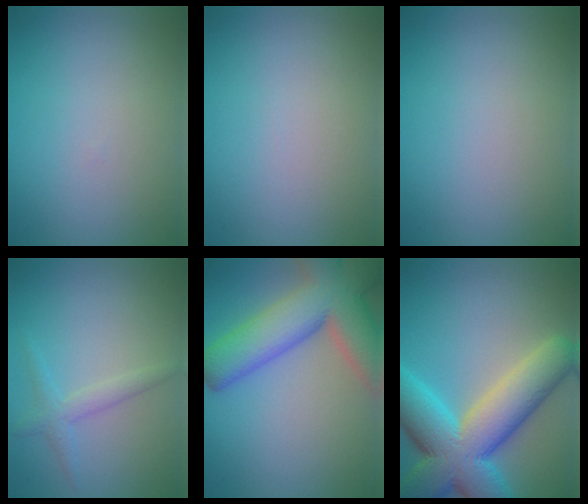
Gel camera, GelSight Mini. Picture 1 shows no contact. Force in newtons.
{"total": 0.0}
{"total": 0.0}
{"total": 1.8, "press": 1.8, "slide": 0.0}
{"total": 11.6, "press": 11.6, "slide": 0.8}
{"total": 12.5, "press": 12.5, "slide": 0.4}